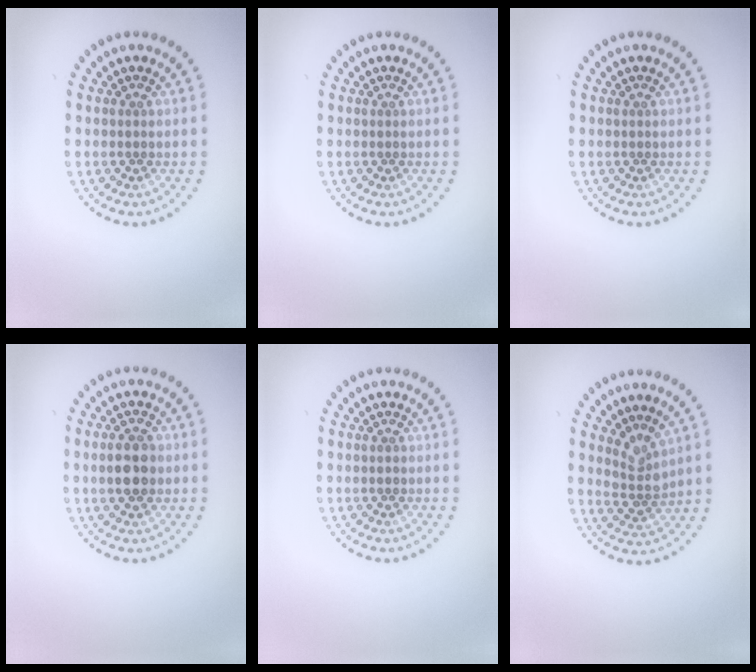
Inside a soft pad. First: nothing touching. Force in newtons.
{"total": 0.0}
{"total": 0.0}
{"total": 3.5, "press": 3.5, "slide": 0.1}
{"total": 0.6, "press": 0.6, "slide": 0.0}
{"total": 2.4, "press": 1.7, "slide": 1.6}